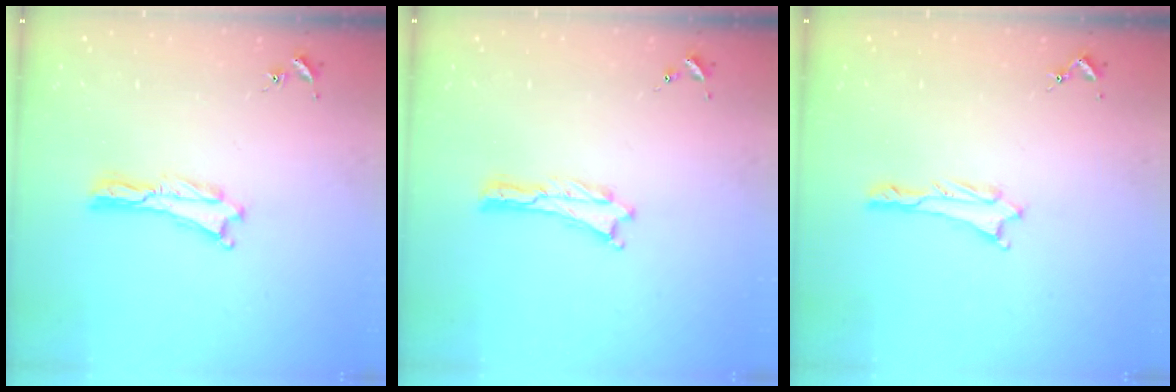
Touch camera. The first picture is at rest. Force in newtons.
{"total": 0.0}
{"total": 0.8, "press": 0.8, "slide": 0.2}